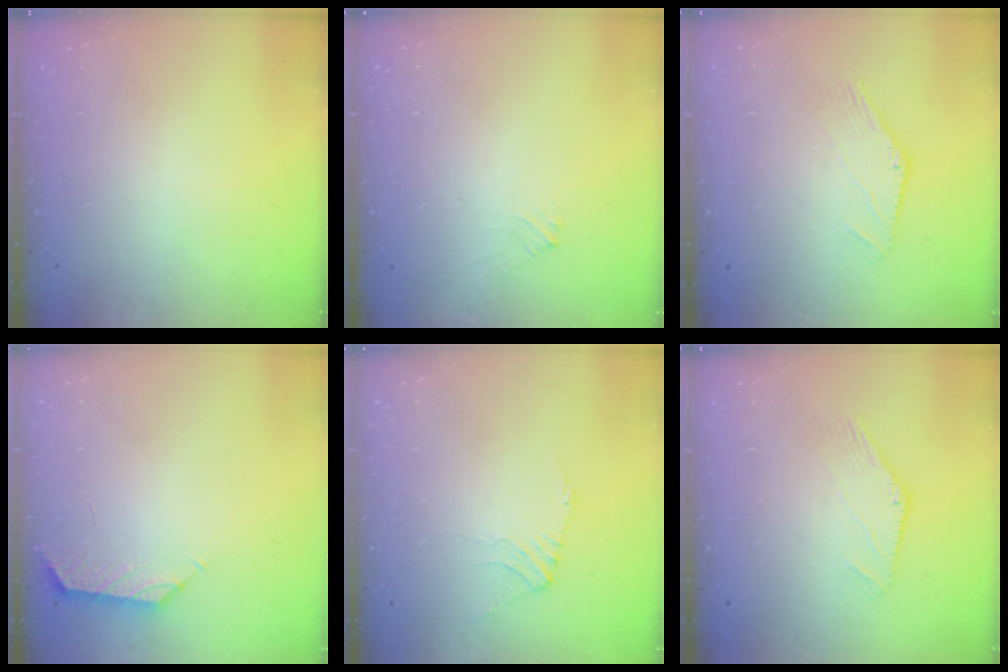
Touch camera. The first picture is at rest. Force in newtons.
{"total": 0.7, "press": 0.6, "slide": 0.3}
{"total": 0.0}
{"total": 0.5, "press": 0.3, "slide": 0.4}
{"total": 1.9, "press": 1.9, "slide": 0.5}
{"total": 0.0}